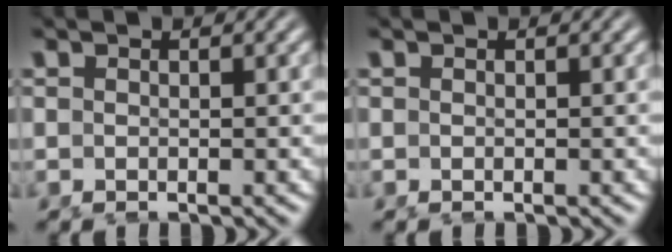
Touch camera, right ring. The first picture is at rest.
{"total": 0.0}